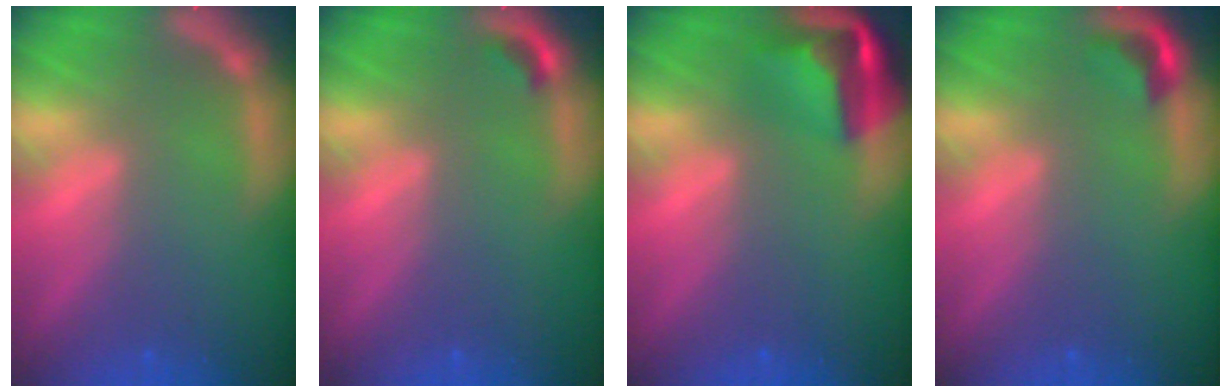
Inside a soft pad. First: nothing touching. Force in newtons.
{"total": 0.9}
{"total": 5.9}
{"total": 1.9}